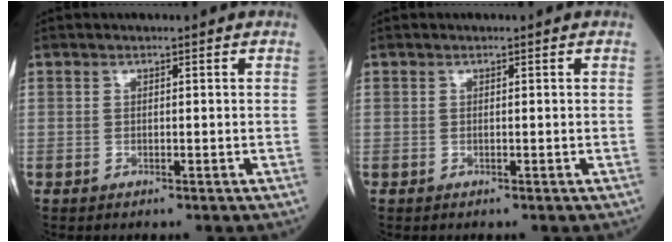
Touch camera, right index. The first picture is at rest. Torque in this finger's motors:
{"motor_torque": [-0.09, 0.04, 0.03, 0.01]}